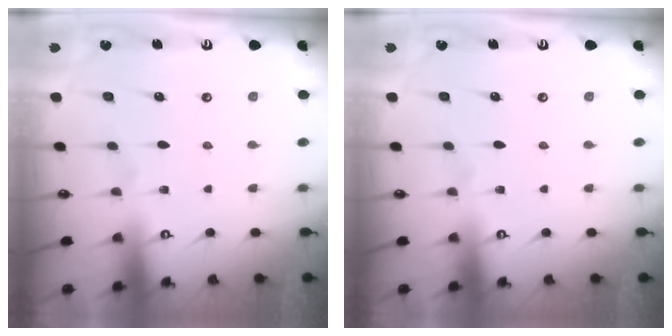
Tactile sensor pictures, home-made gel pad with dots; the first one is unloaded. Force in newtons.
{"total": 0.0}